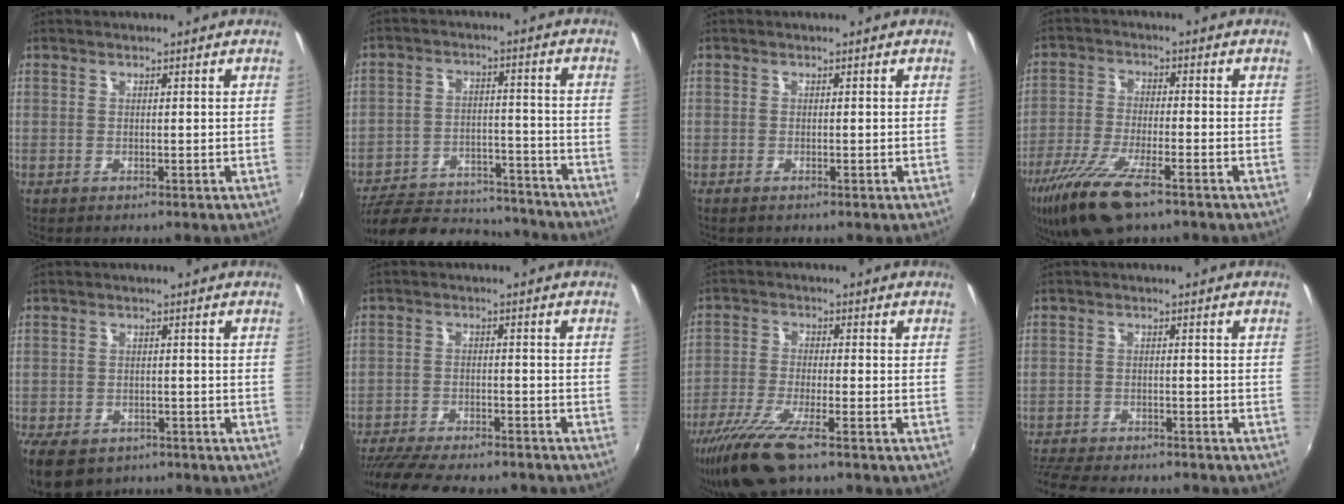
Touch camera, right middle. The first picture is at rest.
{"total": 20.3, "force": [-17.7, 7.5, 6.6], "torque": [-0.139, 0.022, -0.238]}
{"total": 0.7, "force": [-0.6, 0.1, 0.4], "torque": [-0.007, -0.004, -0.011]}
{"total": 12.6, "force": [-8.4, 3.1, 8.8], "torque": [-0.195, -0.038, -0.162]}
{"total": 9.0, "force": [-6.1, 5.0, 4.4], "torque": [-0.107, -0.028, -0.098]}
{"total": 18.3, "force": [-15.8, 4.2, 8.3], "torque": [-0.169, -0.032, -0.233]}
{"total": 11.2, "force": [-8.0, 1.8, 7.6], "torque": [-0.170, -0.038, -0.151]}
{"total": 13.0, "force": [-11.5, 3.1, 5.3], "torque": [-0.129, -0.023, -0.179]}